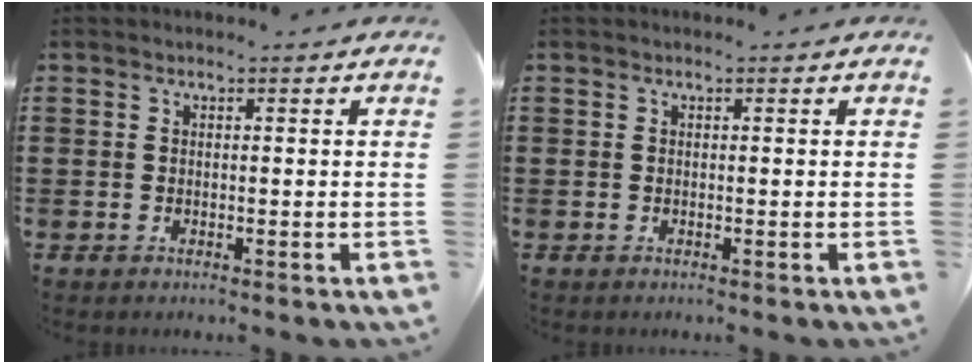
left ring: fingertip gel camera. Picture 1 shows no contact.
{"total": 0.0}